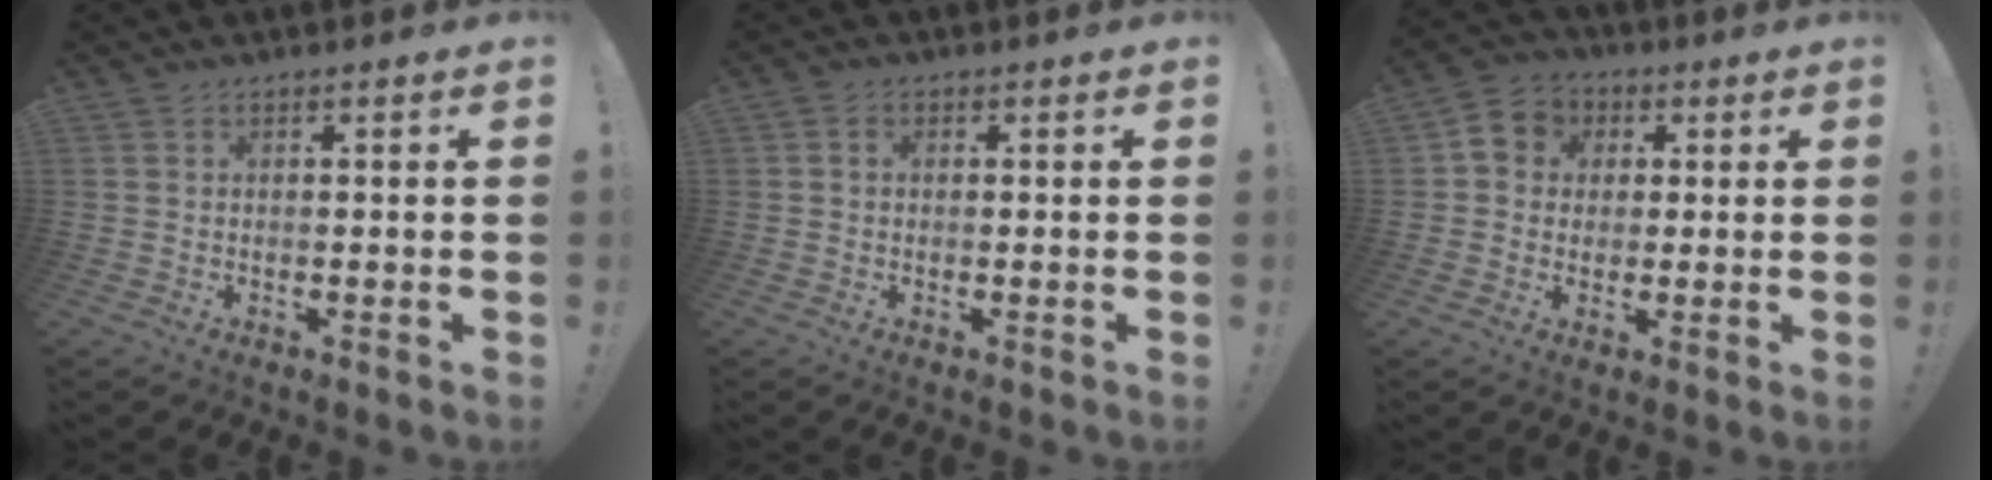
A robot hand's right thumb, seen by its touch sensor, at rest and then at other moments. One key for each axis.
{"total": 1.2, "fx": -0.1, "fy": 1.0, "fz": 0.7, "tx": -0.009, "ty": 0.002, "tz": -0.003}
{"total": 7.4, "fx": 1.1, "fy": 6.8, "fz": 2.6, "tx": -0.031, "ty": 0.006, "tz": 0.026}